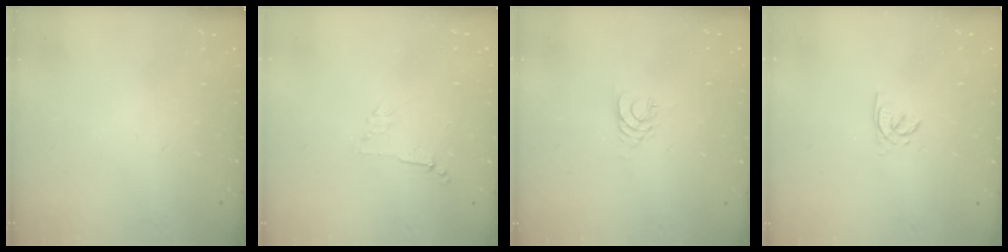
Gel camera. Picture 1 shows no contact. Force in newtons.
{"total": 4.0, "press": 4.0, "slide": 0.6}
{"total": 3.0, "press": 2.9, "slide": 0.4}
{"total": 1.4, "press": 1.4, "slide": 0.2}